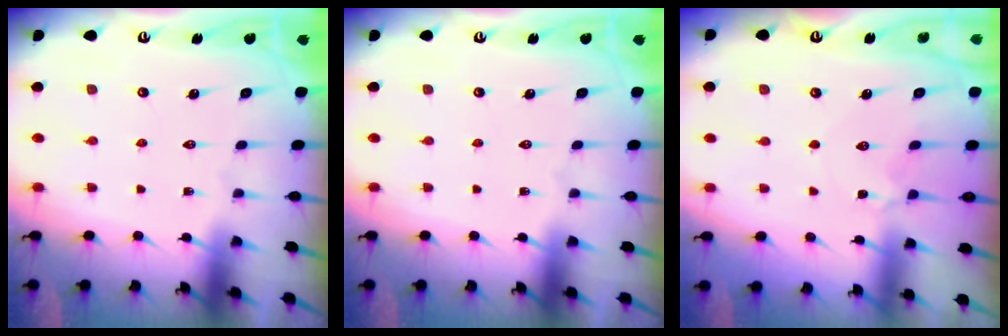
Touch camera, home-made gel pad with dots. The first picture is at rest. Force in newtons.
{"total": 0.0}
{"total": 4.0, "press": 4.0, "slide": 0.8}